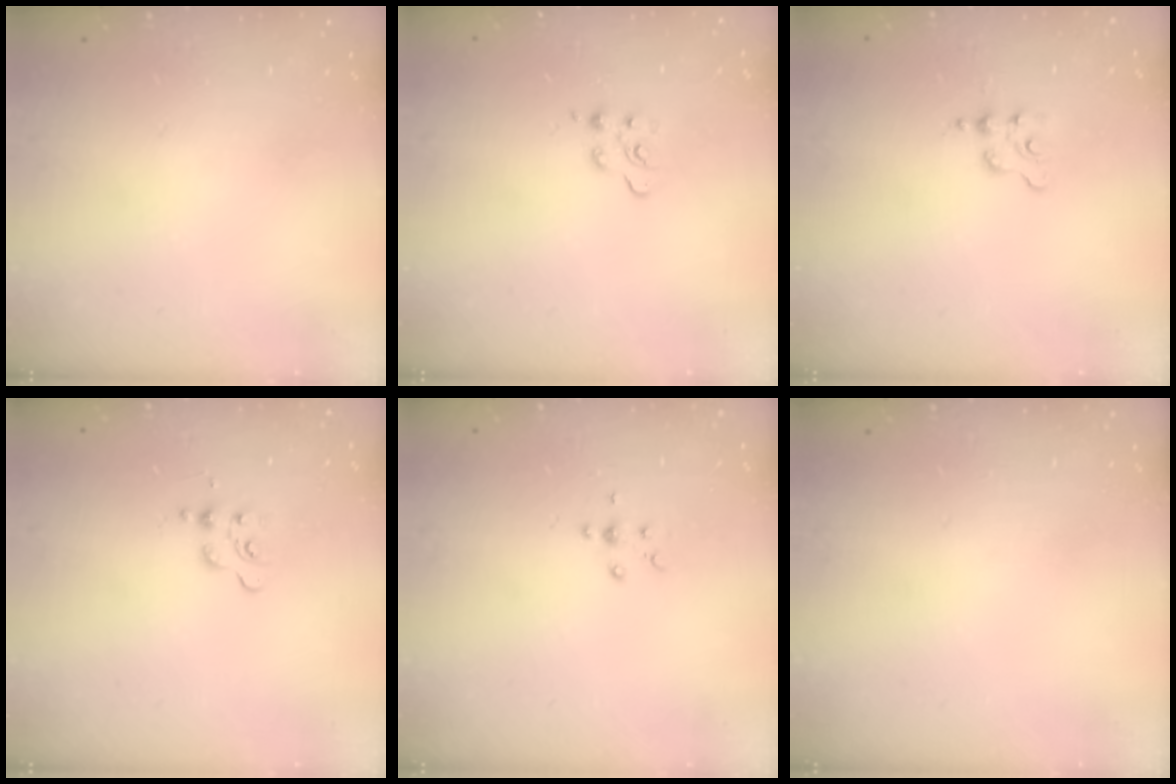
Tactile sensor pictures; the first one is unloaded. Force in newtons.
{"total": 5.9, "press": 5.9, "slide": 0.5}
{"total": 1.8, "press": 1.8, "slide": 0.3}
{"total": 7.5, "press": 7.4, "slide": 0.6}
{"total": 4.4, "press": 4.3, "slide": 1.0}
{"total": 0.0}